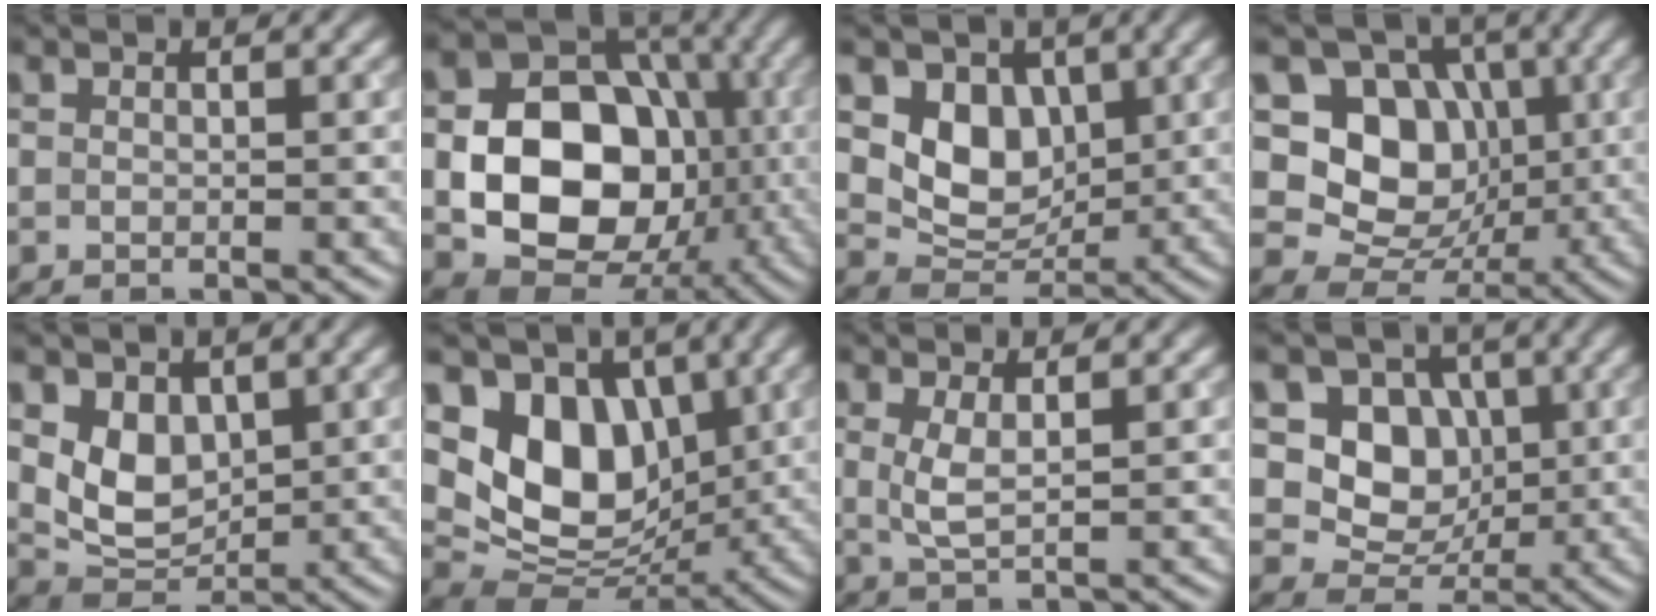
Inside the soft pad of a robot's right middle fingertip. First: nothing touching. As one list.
[{"total": 13.5, "force": [-2.0, 10.2, 8.6], "torque": [-0.123, -0.007, -0.035]}, {"total": 5.8, "force": [1.5, 4.4, 3.3], "torque": [-0.059, -0.012, 0.024]}, {"total": 9.7, "force": [1.6, 8.1, 5.1], "torque": [-0.078, -0.004, 0.009]}, {"total": 4.6, "force": [1.3, 3.4, 2.8], "torque": [-0.059, -0.013, 0.030]}, {"total": 9.5, "force": [2.5, 6.9, 6.0], "torque": [-0.111, -0.023, 0.041]}, {"total": 2.2, "force": [0.6, 0.5, 2.1], "torque": [-0.047, -0.001, 0.015]}, {"total": 6.5, "force": [1.3, 5.4, 3.5], "torque": [-0.050, -0.004, 0.004]}]